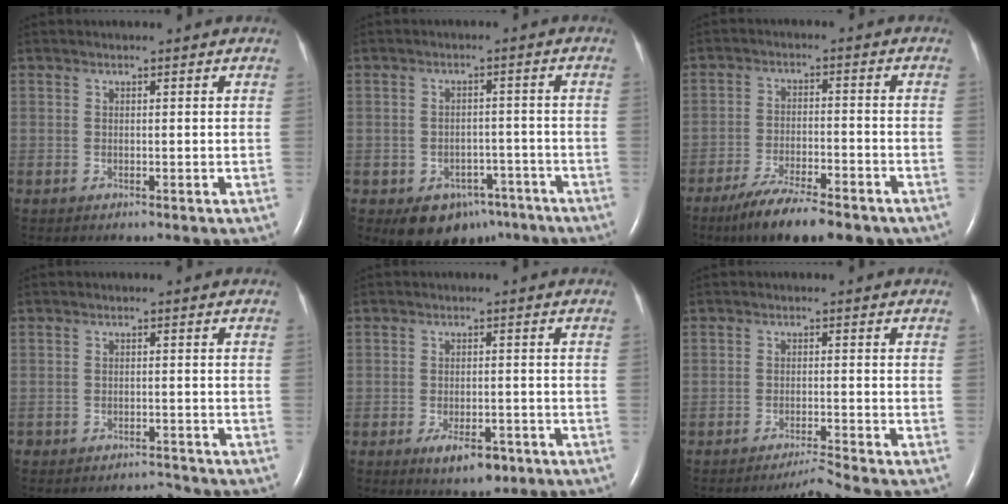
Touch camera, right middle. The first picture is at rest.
{"total": 7.9, "force": [-5.1, 5.1, 3.2], "torque": [-0.041, 0.018, -0.064]}
{"total": 13.3, "force": [-10.0, 3.1, 8.1], "torque": [-0.130, -0.020, -0.157]}
{"total": 2.3, "force": [-2.2, 0.2, -0.5], "torque": [0.013, -0.008, -0.033]}
{"total": 5.0, "force": [-2.9, 2.0, 3.6], "torque": [-0.060, -0.003, -0.039]}
{"total": 3.1, "force": [-2.7, -1.5, 0.4], "torque": [-0.010, -0.014, -0.046]}